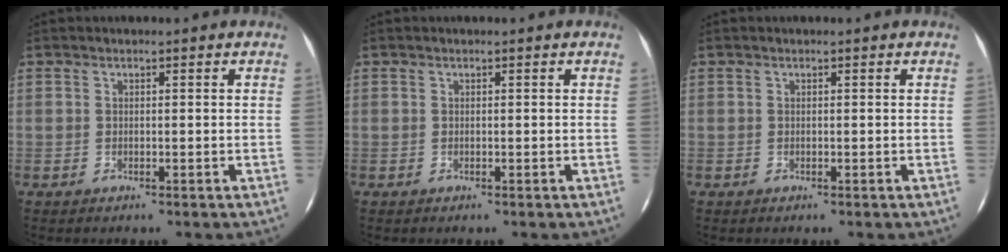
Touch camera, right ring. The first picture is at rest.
{"total": 0.0}
{"total": 0.0}